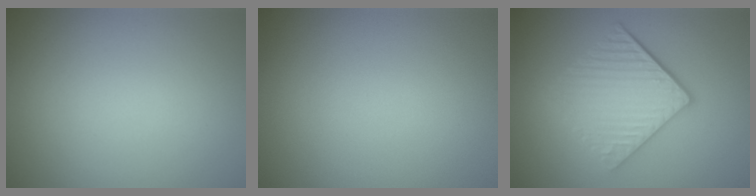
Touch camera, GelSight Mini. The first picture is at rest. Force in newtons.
{"total": 0.0}
{"total": 5.5, "press": 3.9, "slide": 3.8}